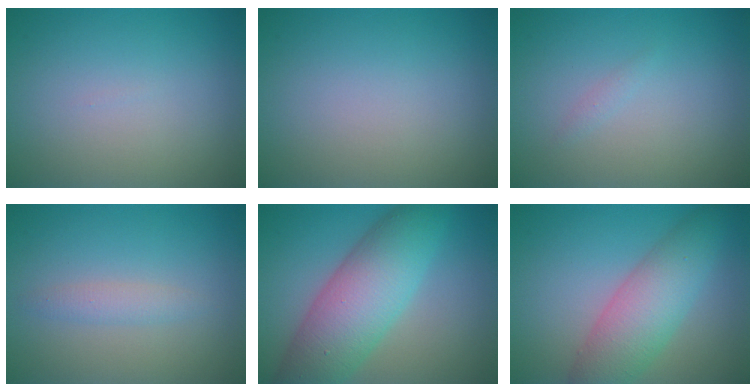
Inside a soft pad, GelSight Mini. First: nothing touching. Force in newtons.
{"total": 0.0}
{"total": 0.5, "press": 0.5, "slide": 0.0}
{"total": 1.3, "press": 1.3, "slide": 0.1}
{"total": 8.6, "press": 8.6, "slide": 0.2}
{"total": 6.0, "press": 6.0, "slide": 0.2}